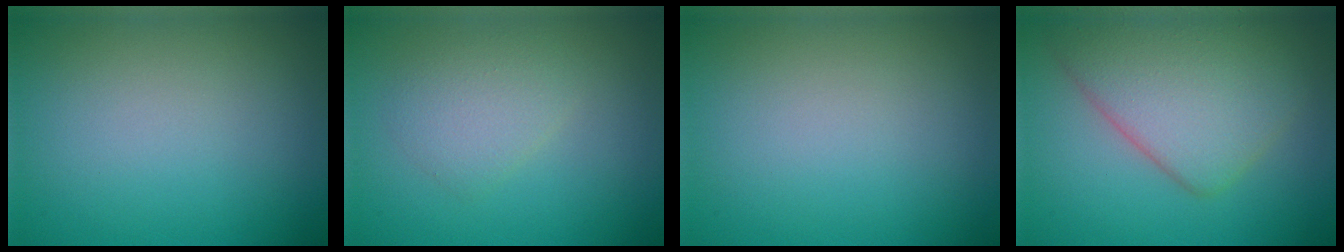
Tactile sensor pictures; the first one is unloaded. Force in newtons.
{"total": 2.3, "press": 2.3, "slide": 0.0}
{"total": 0.0}
{"total": 6.6, "press": 6.6, "slide": 0.5}